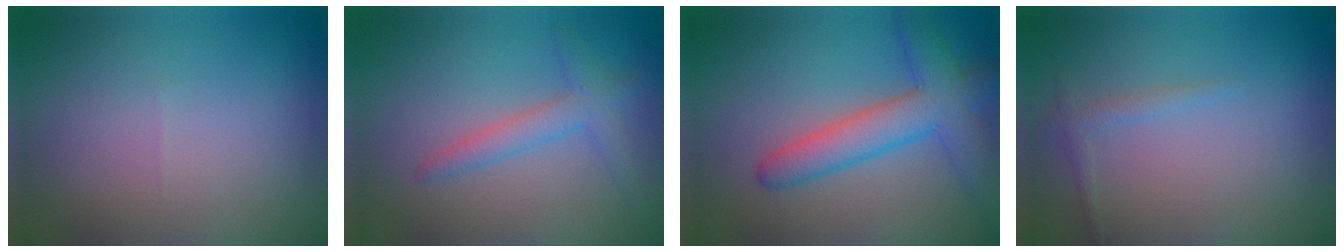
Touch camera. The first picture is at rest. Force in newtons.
{"total": 2.4, "press": 2.4, "slide": 0.1}
{"total": 5.3, "press": 5.3, "slide": 0.3}
{"total": 1.1, "press": 1.1, "slide": 0.0}